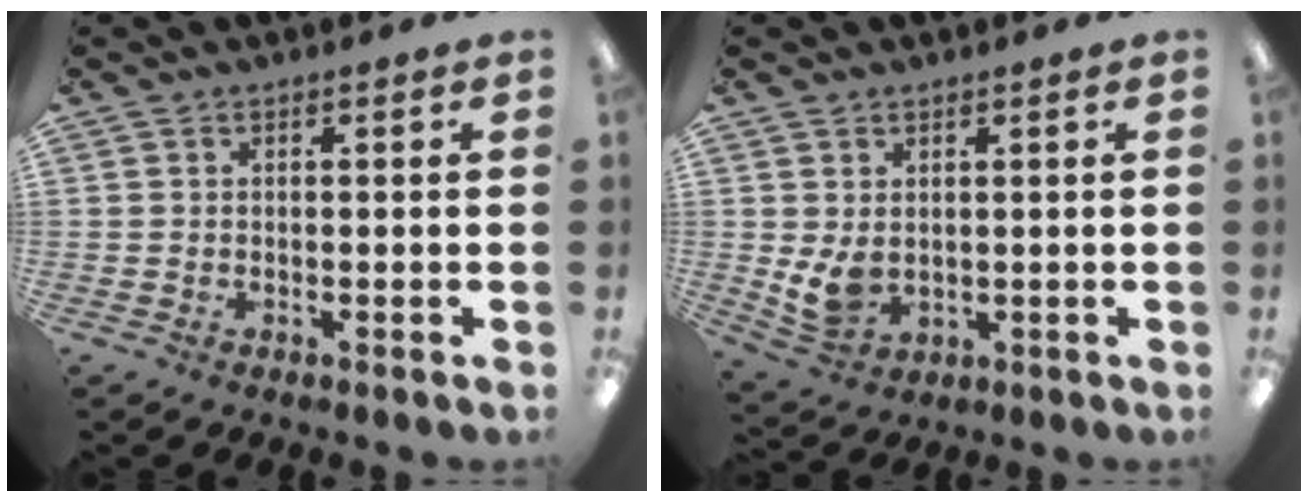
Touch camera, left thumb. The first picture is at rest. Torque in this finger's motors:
{"motor_torque": [0.74, 0.85, 0.80, -0.27, 0.02]}